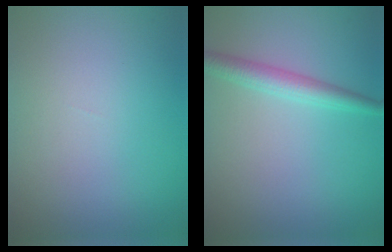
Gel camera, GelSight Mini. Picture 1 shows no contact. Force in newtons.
{"total": 2.7, "press": 2.7, "slide": 0.1}